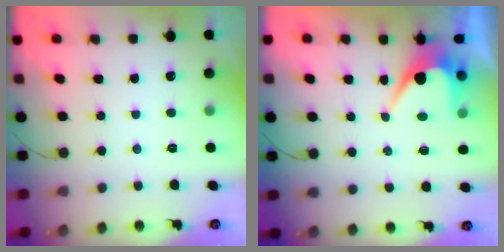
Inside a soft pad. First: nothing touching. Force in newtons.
{"total": 7.5, "press": 7.5, "slide": 0.5}